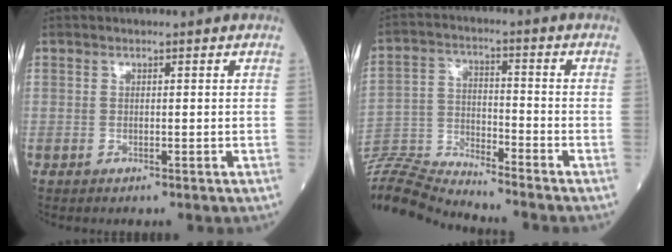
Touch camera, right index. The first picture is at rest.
{"total": 12.3, "force": [-12.2, -1.1, 1.0], "torque": [-0.015, 0.017, -0.232]}